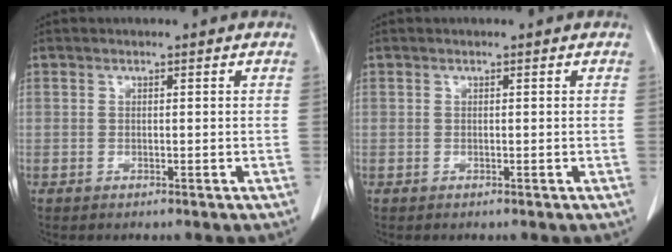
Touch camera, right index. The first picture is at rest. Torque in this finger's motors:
{"motor_torque": [0.00, 0.00, 0.00, 0.00]}